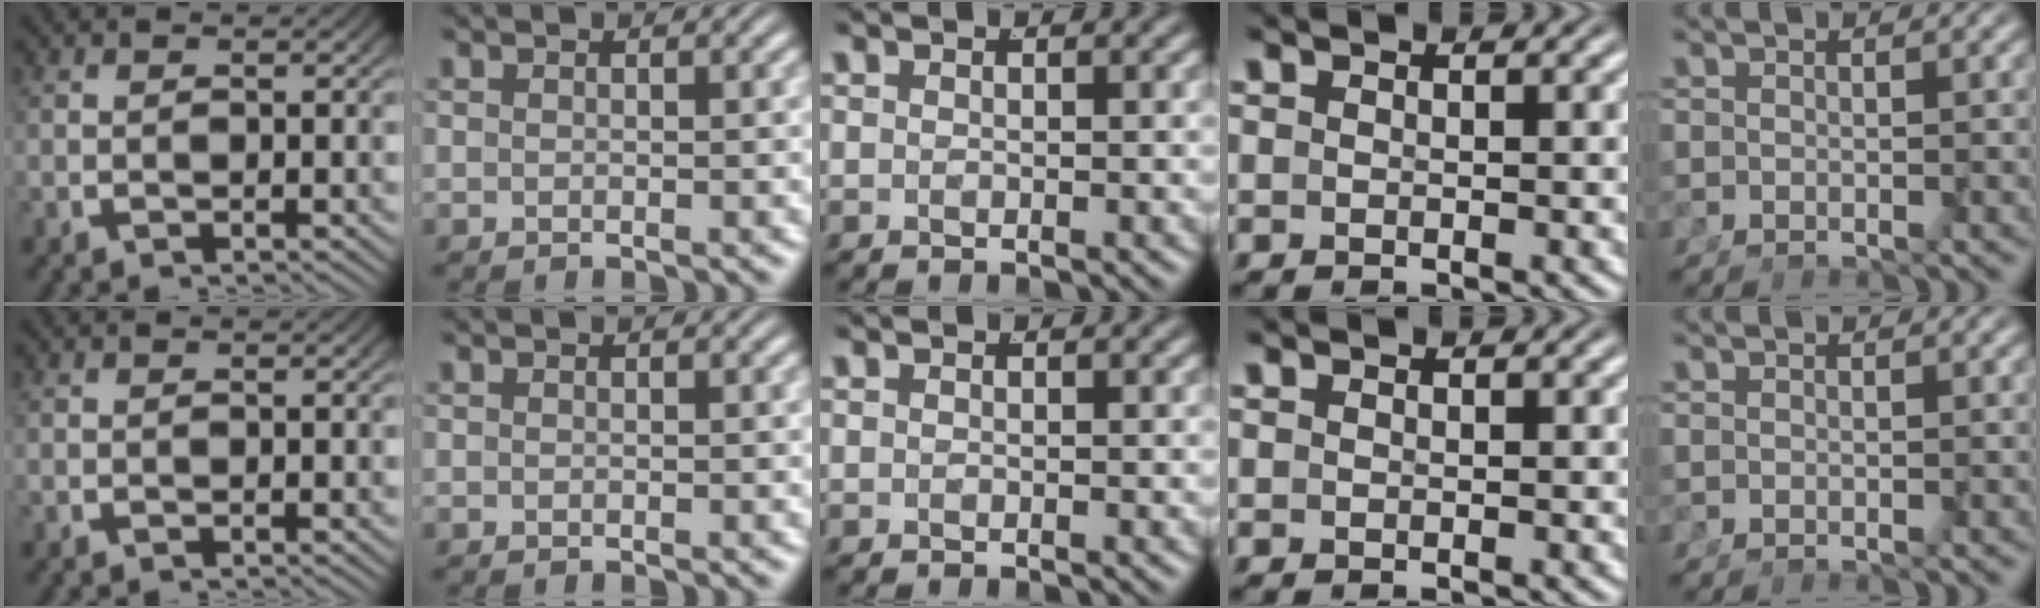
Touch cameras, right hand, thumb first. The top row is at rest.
{}